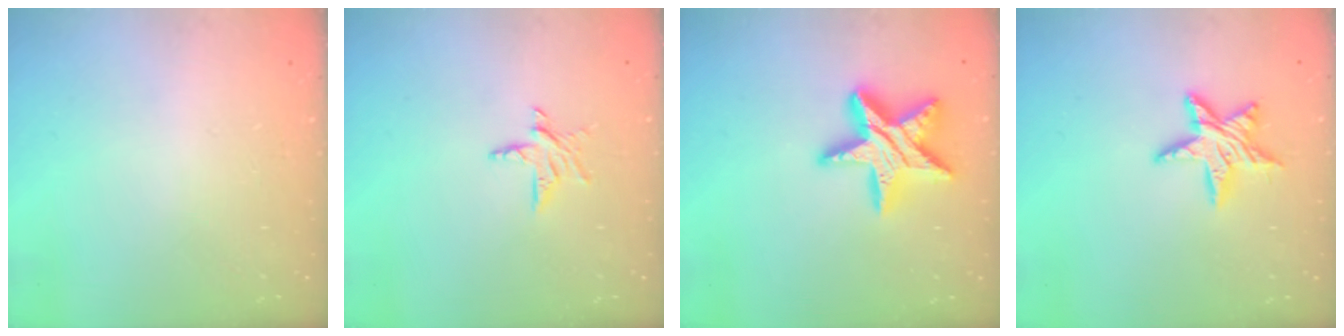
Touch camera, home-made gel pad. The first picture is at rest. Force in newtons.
{"total": 6.3, "press": 6.2, "slide": 0.6}
{"total": 16.9, "press": 16.8, "slide": 1.4}
{"total": 10.5, "press": 10.5, "slide": 0.5}